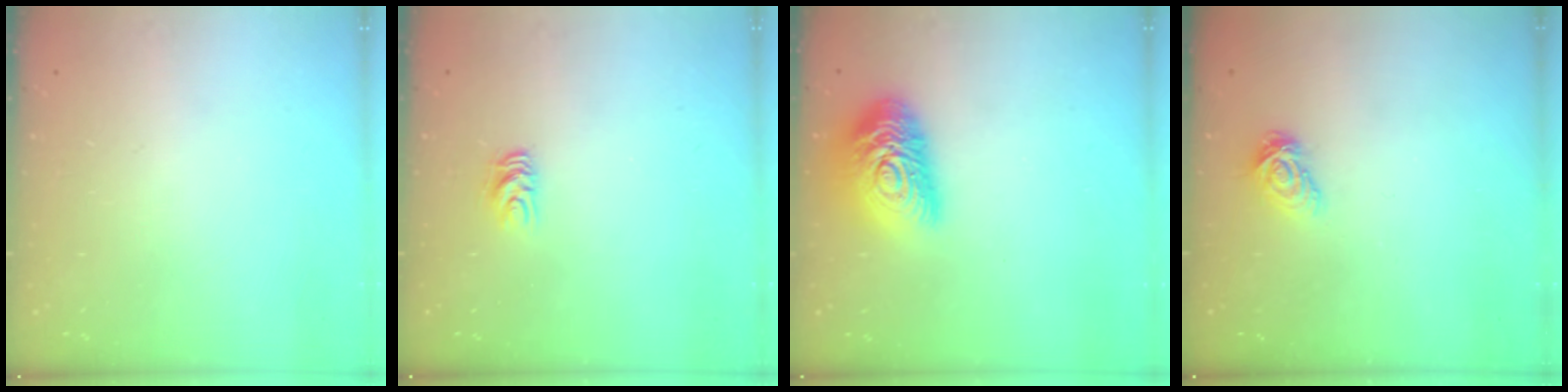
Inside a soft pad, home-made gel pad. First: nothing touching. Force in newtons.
{"total": 5.7, "press": 5.7, "slide": 0.6}
{"total": 16.3, "press": 16.2, "slide": 1.7}
{"total": 6.1, "press": 6.1, "slide": 0.7}